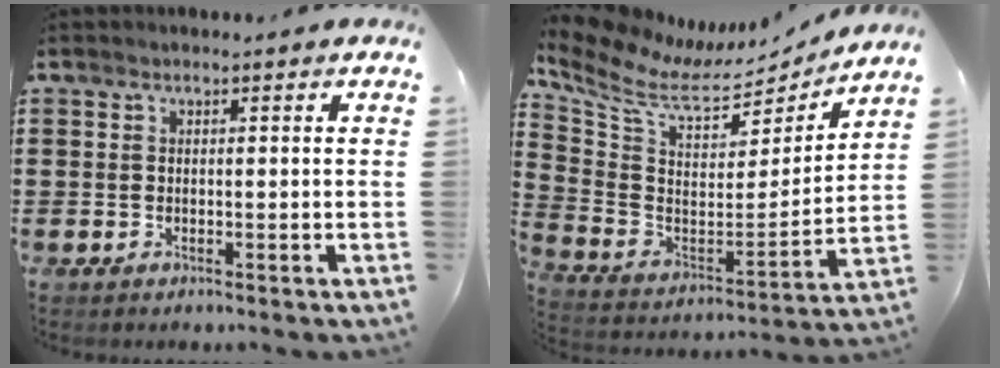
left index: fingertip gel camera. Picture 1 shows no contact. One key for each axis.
{"total": 9.1, "fx": 7.2, "fy": 3.4, "fz": 4.3, "tx": -0.123, "ty": -0.053, "tz": 0.124}